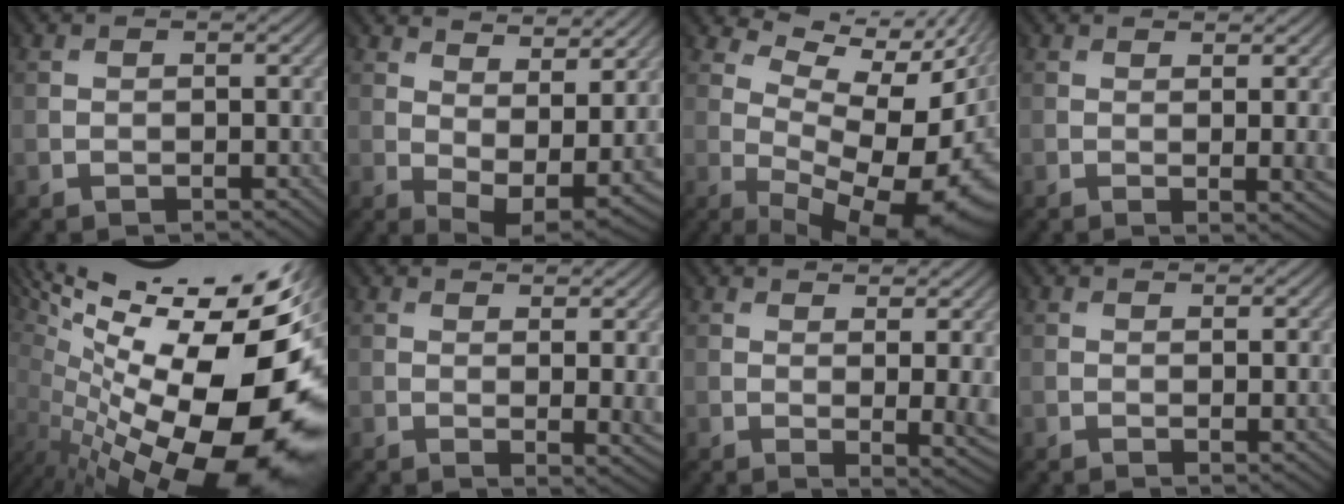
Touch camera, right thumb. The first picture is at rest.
{"total": 9.2, "force": [5.2, 4.0, 6.5], "torque": [-0.097, -0.006, 0.092]}
{"total": 14.0, "force": [-0.3, 5.1, 13.0], "torque": [-0.165, -0.013, 0.036]}
{"total": 3.8, "force": [0.7, 0.9, 3.6], "torque": [-0.046, 0.001, 0.010]}
{"total": 17.4, "force": [-0.8, 7.0, 15.9], "torque": [-0.239, -0.006, 0.003]}
{"total": 5.9, "force": [1.9, 2.1, 5.2], "torque": [-0.063, 0.007, 0.031]}
{"total": 7.2, "force": [1.7, 2.6, 6.5], "torque": [-0.071, 0.011, 0.030]}
{"total": 1.6, "force": [0.5, 0.2, 1.5], "torque": [-0.030, -0.001, 0.008]}